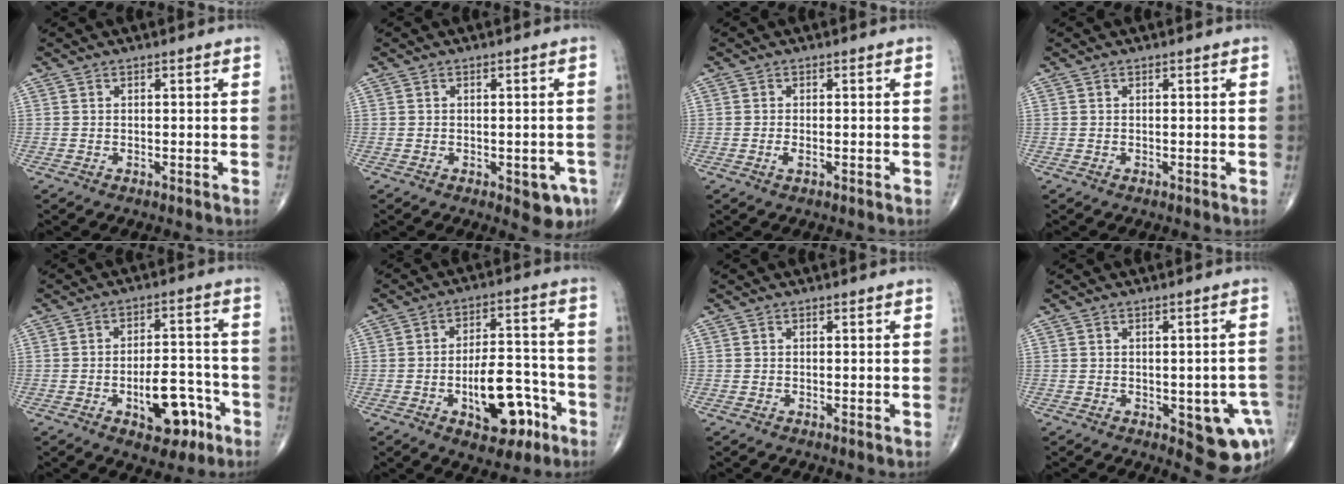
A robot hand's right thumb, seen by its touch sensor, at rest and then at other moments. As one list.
[{"total": 4.9, "force": [-1.9, 2.4, 3.8], "torque": [-0.021, 0.000, -0.019]}, {"total": 1.2, "force": [-0.4, 0.4, 1.1], "torque": [-0.023, -0.002, -0.008]}, {"total": 0.0}, {"total": 11.0, "force": [-4.7, 5.6, 8.2], "torque": [-0.098, 0.039, -0.062]}, {"total": 13.0, "force": [-5.5, 6.5, 9.8], "torque": [-0.117, 0.047, -0.074]}, {"total": 0.0}, {"total": 10.5, "force": [-3.2, 4.6, 8.9], "torque": [-0.075, 0.006, -0.027]}]